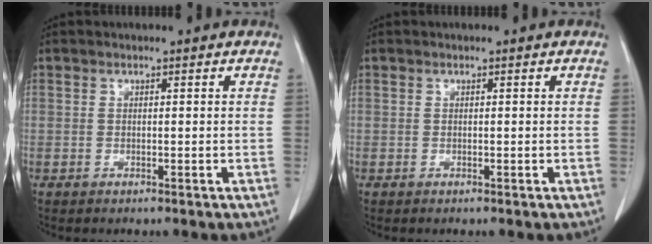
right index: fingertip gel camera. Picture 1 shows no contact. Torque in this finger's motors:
{"motor_torque": [-0.01, 0.01, 0.00, 0.00]}